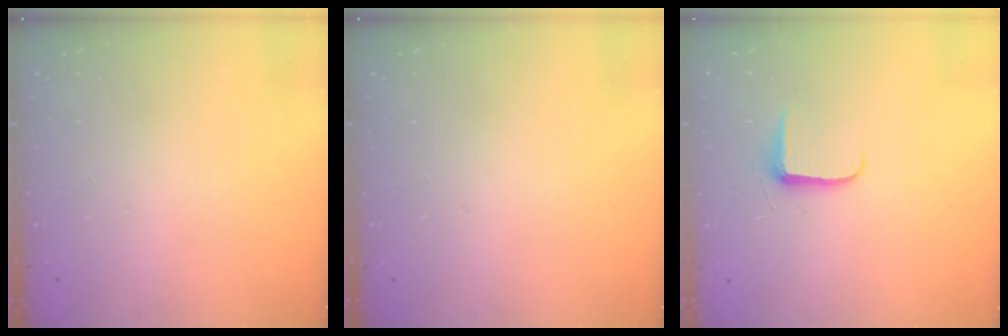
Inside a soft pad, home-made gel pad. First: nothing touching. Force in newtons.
{"total": 0.0}
{"total": 5.9, "press": 5.8, "slide": 0.8}